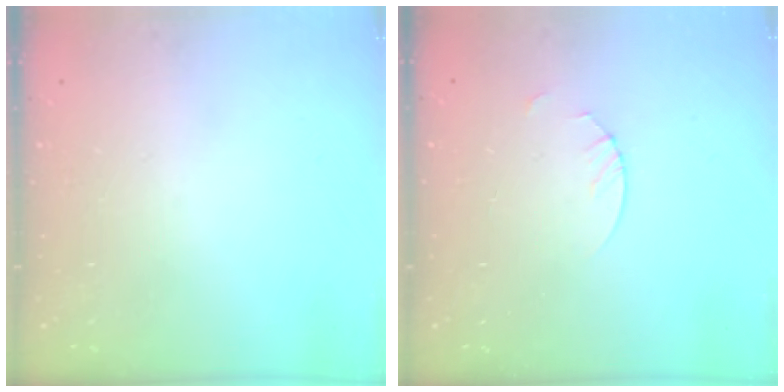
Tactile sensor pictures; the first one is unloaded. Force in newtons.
{"total": 1.9, "press": 1.9, "slide": 0.2}